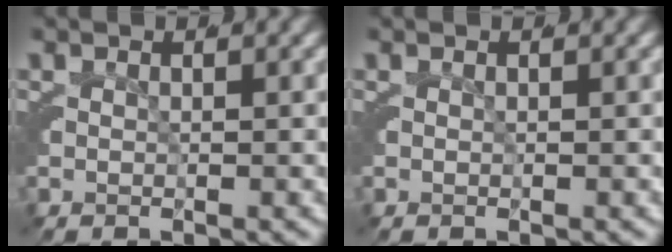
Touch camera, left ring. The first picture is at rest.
{"total": 0.0}